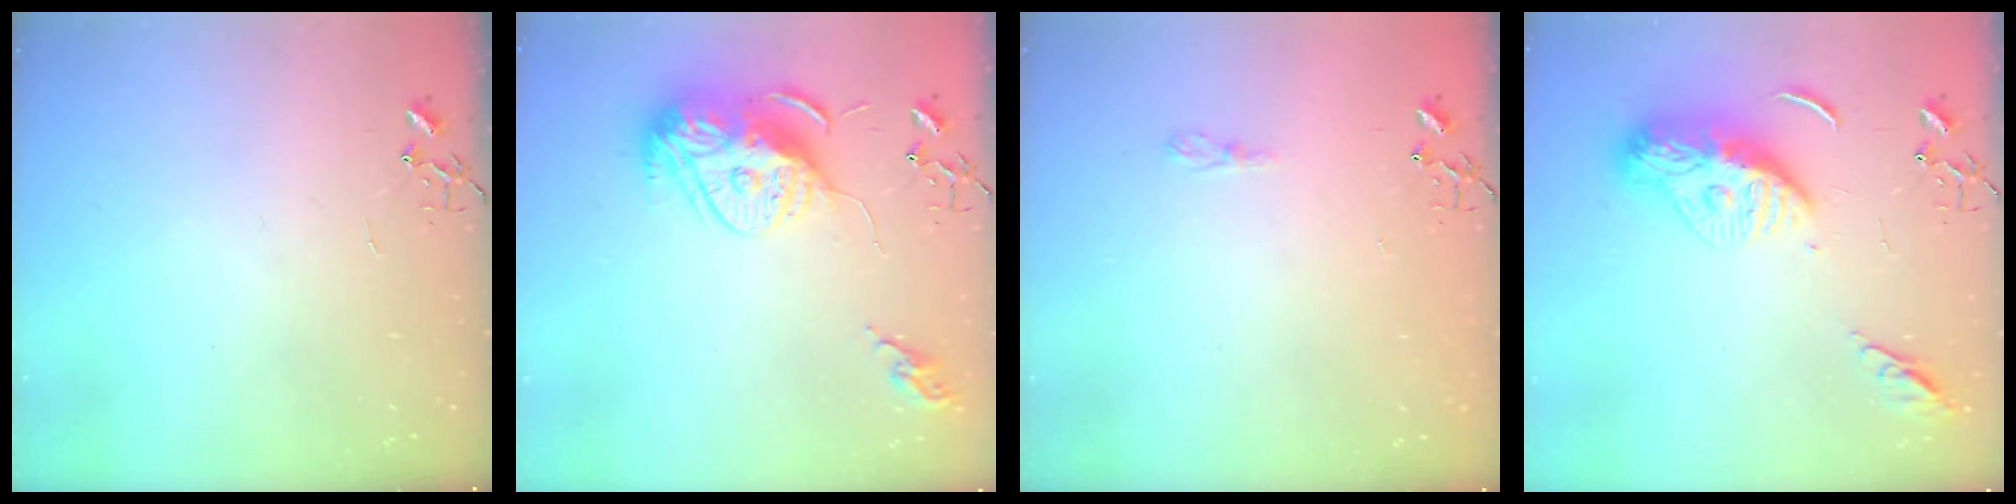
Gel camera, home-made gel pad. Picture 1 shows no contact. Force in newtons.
{"total": 16.2, "press": 16.1, "slide": 1.3}
{"total": 3.8, "press": 3.7, "slide": 0.6}
{"total": 13.0, "press": 13.0, "slide": 1.1}